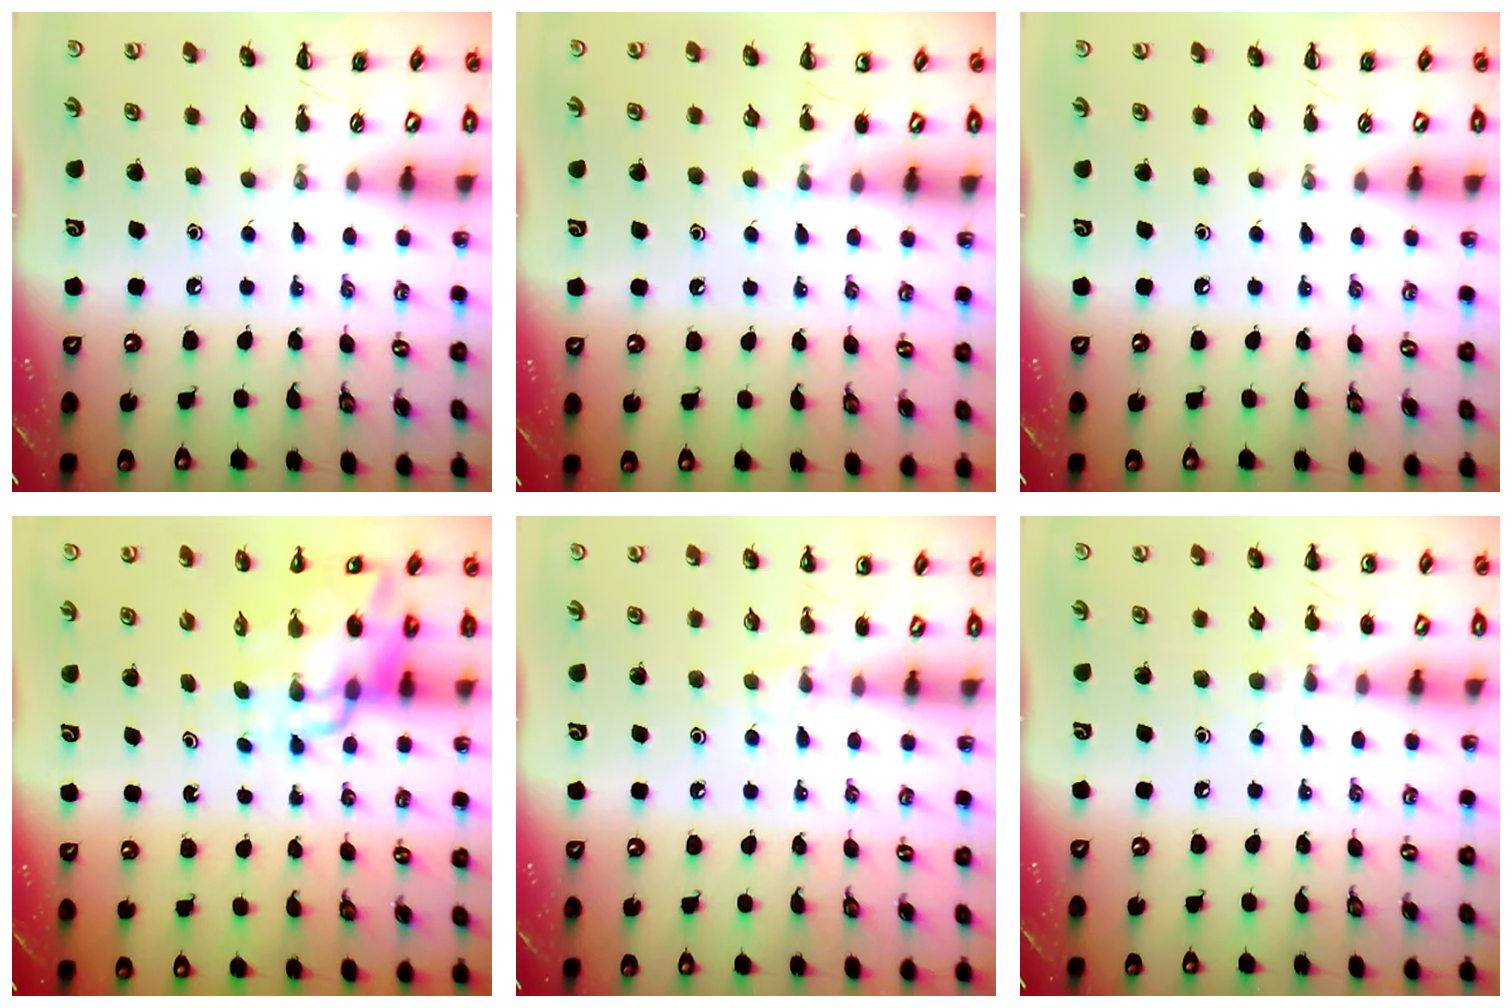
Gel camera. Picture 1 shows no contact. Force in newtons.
{"total": 5.7, "press": 5.5, "slide": 1.6}
{"total": 0.0}
{"total": 11.5, "press": 10.9, "slide": 3.5}
{"total": 6.1, "press": 5.6, "slide": 2.4}
{"total": 5.9, "press": 5.7, "slide": 1.4}